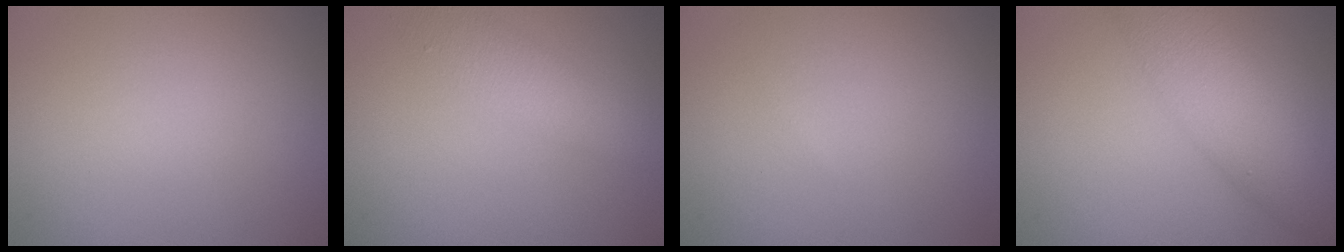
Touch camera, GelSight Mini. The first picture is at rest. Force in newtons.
{"total": 4.0, "press": 4.0, "slide": 0.1}
{"total": 0.0}
{"total": 6.4, "press": 6.4, "slide": 0.2}